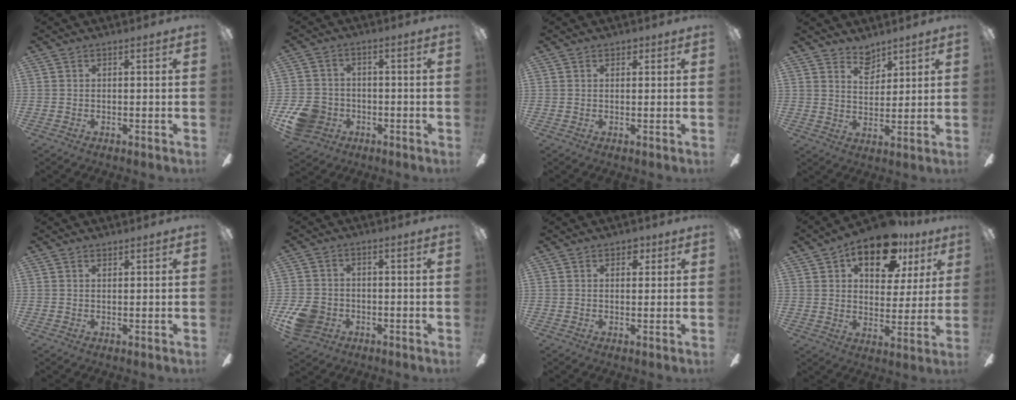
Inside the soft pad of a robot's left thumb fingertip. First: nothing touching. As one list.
[{"total": 9.1, "force": [-3.8, 7.5, 3.5], "torque": [-0.075, 0.033, -0.066]}, {"total": 1.3, "force": [0.8, 0.9, 0.6], "torque": [-0.003, -0.001, 0.013]}, {"total": 5.5, "force": [4.7, 2.7, 1.3], "torque": [-0.017, -0.025, 0.084]}, {"total": 0.8, "force": [0.7, 0.3, 0.2], "torque": [-0.004, 0.000, 0.014]}, {"total": 7.6, "force": [-3.1, 6.0, 3.4], "torque": [-0.076, 0.021, -0.058]}, {"total": 3.0, "force": [1.8, 1.8, 1.6], "torque": [-0.010, -0.003, 0.026]}, {"total": 16.0, "force": [9.3, 8.6, 9.8], "torque": [-0.132, -0.033, 0.156]}]